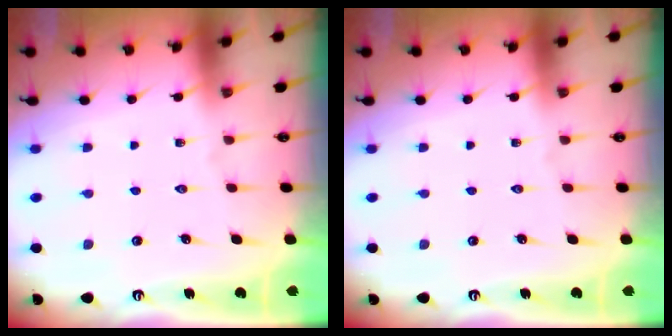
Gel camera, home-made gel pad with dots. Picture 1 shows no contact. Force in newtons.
{"total": 0.0}